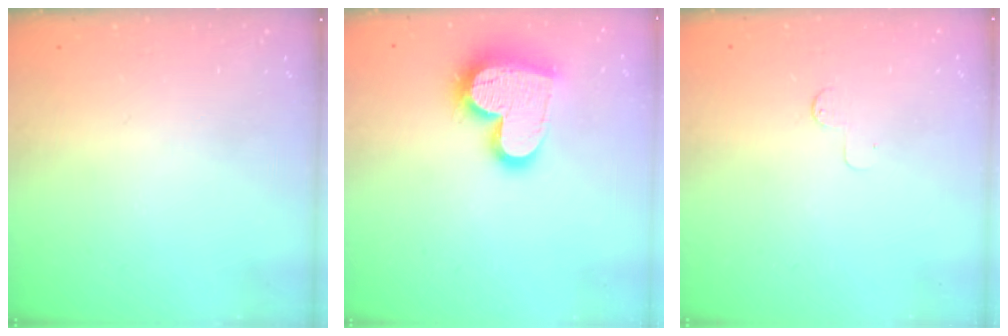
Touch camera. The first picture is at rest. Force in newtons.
{"total": 18.2, "press": 18.1, "slide": 1.5}
{"total": 2.6, "press": 2.6, "slide": 0.3}